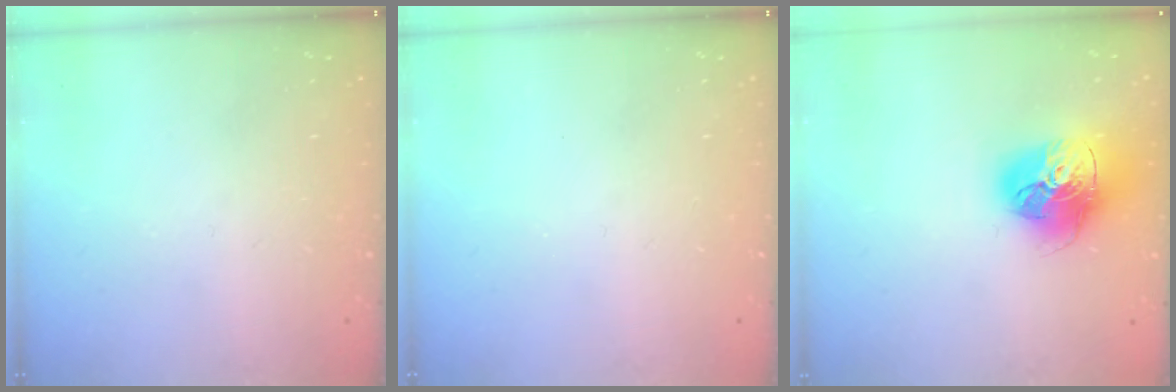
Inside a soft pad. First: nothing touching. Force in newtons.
{"total": 0.0}
{"total": 18.6, "press": 18.5, "slide": 1.9}